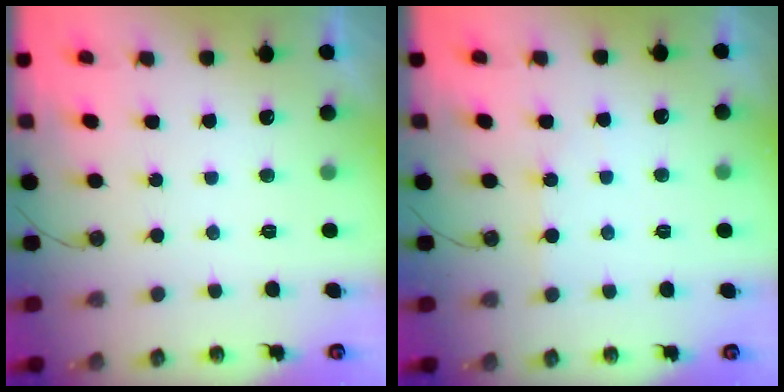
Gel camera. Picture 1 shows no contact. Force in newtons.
{"total": 2.9, "press": 2.9, "slide": 0.5}